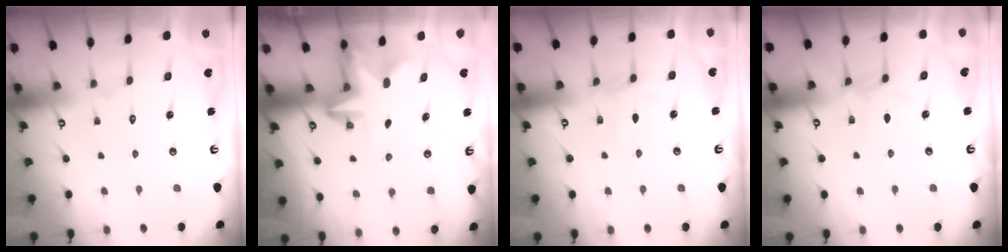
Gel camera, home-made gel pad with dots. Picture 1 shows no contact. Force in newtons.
{"total": 2.6, "press": 2.5, "slide": 0.5}
{"total": 3.7, "press": 3.7, "slide": 0.5}
{"total": 5.4, "press": 5.4, "slide": 0.6}